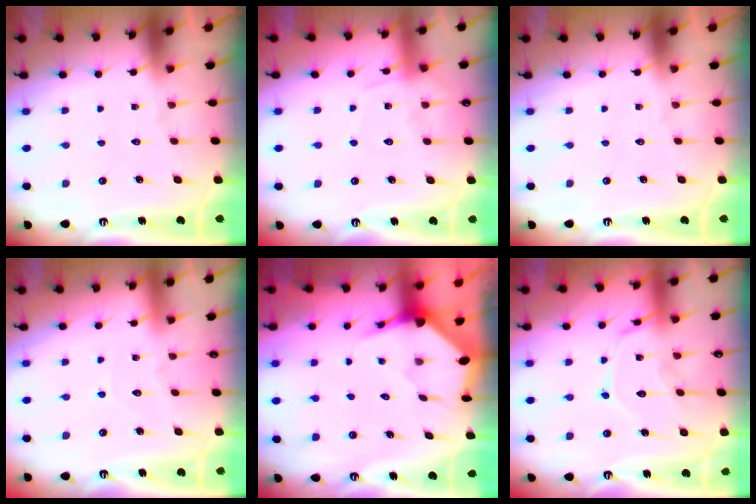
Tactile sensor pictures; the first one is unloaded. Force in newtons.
{"total": 6.5, "press": 6.4, "slide": 0.8}
{"total": 0.0}
{"total": 2.9, "press": 2.9, "slide": 0.2}
{"total": 3.6, "press": 3.6, "slide": 0.5}
{"total": 11.7, "press": 11.6, "slide": 0.7}